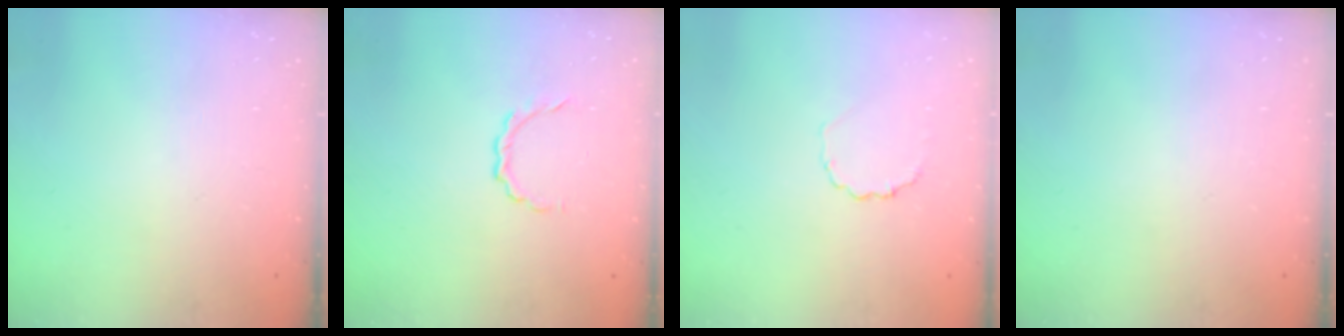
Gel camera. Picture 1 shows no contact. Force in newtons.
{"total": 3.0, "press": 2.8, "slide": 0.9}
{"total": 2.7, "press": 2.5, "slide": 1.0}
{"total": 0.0}